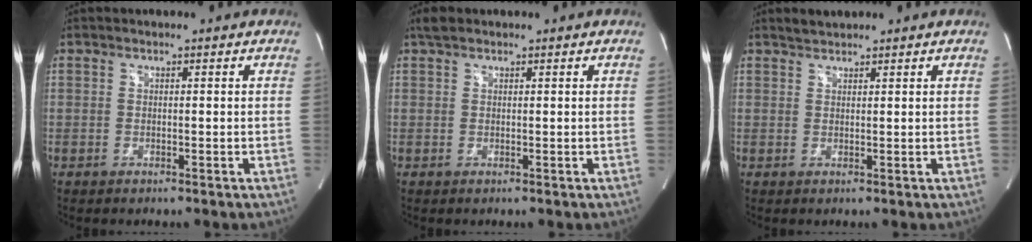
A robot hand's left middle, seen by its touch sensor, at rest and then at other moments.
{"total": 1.5, "force": [1.1, 0.7, 0.7], "torque": [-0.014, 0.014, 0.021]}
{"total": 1.5, "force": [1.4, 0.3, 0.2], "torque": [-0.011, 0.009, 0.030]}